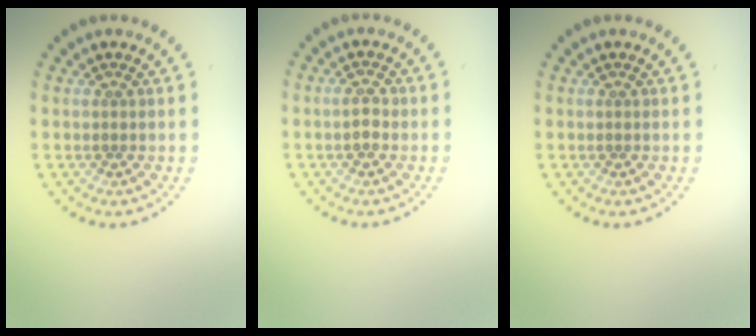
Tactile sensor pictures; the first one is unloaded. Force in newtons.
{"total": 1.3, "press": 1.3, "slide": 0.2}
{"total": 0.0}